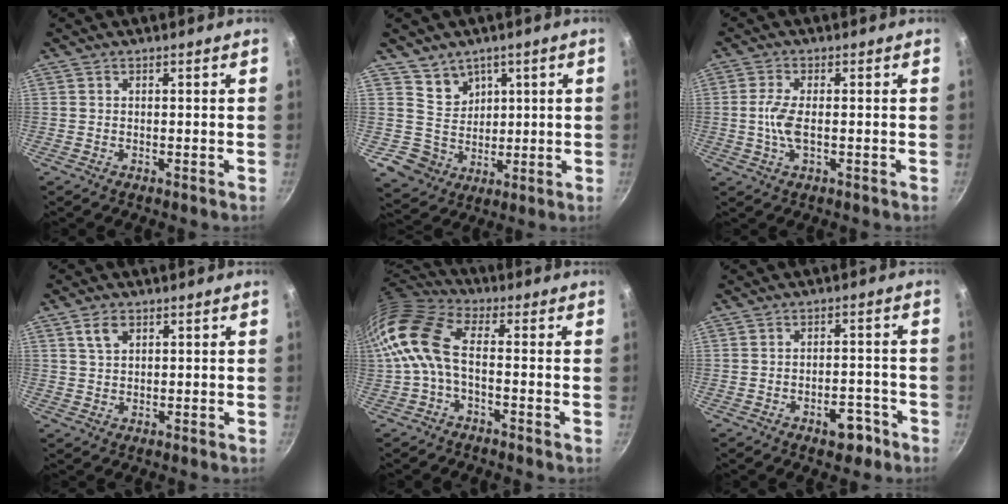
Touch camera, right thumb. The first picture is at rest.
{"total": 8.0, "force": [3.2, 7.3, 0.8], "torque": [0.028, -0.022, 0.067]}
{"total": 4.8, "force": [-0.5, 1.7, 4.5], "torque": [-0.104, 0.002, -0.014]}
{"total": 3.5, "force": [1.5, 2.4, 1.9], "torque": [-0.026, 0.000, 0.031]}
{"total": 11.1, "force": [-1.4, 6.0, 9.3], "torque": [-0.198, 0.030, -0.043]}
{"total": 5.5, "force": [-3.2, 3.0, 3.3], "torque": [-0.024, 0.027, -0.037]}